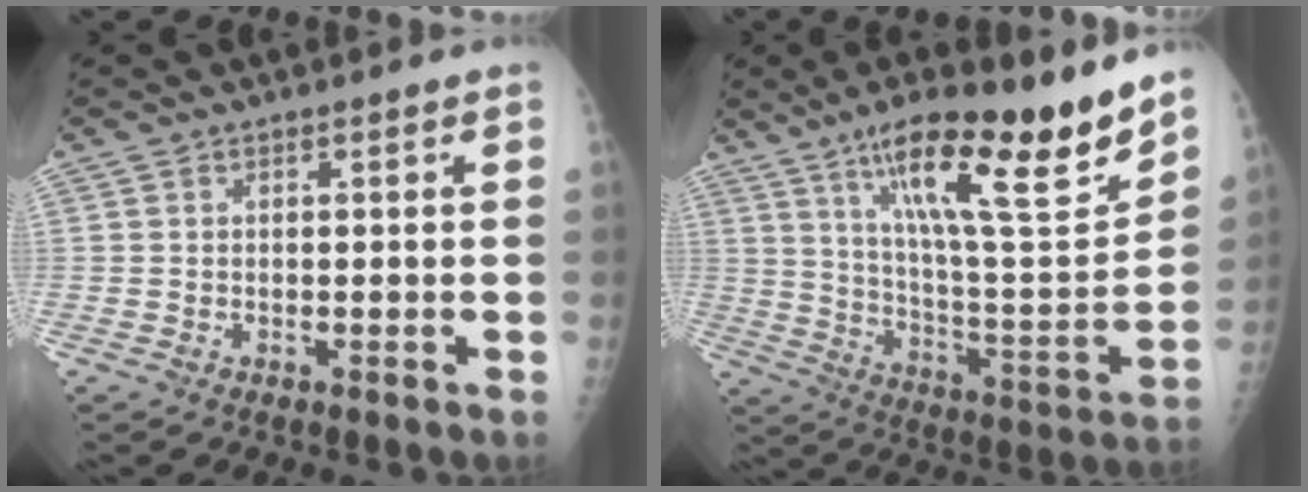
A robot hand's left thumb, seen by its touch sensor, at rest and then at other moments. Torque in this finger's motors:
{"motor_torque": [0.63, 0.50, 1.51, -1.26, 0.35]}